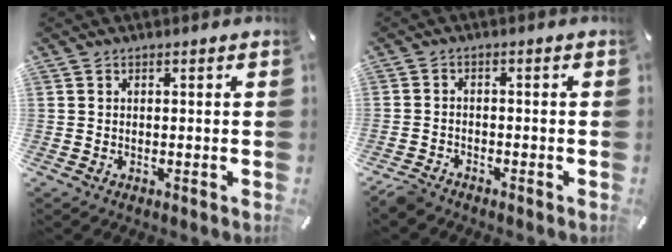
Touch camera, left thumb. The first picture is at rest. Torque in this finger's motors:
{"motor_torque": [-0.40, 0.62, 0.18, 0.12, 0.09]}